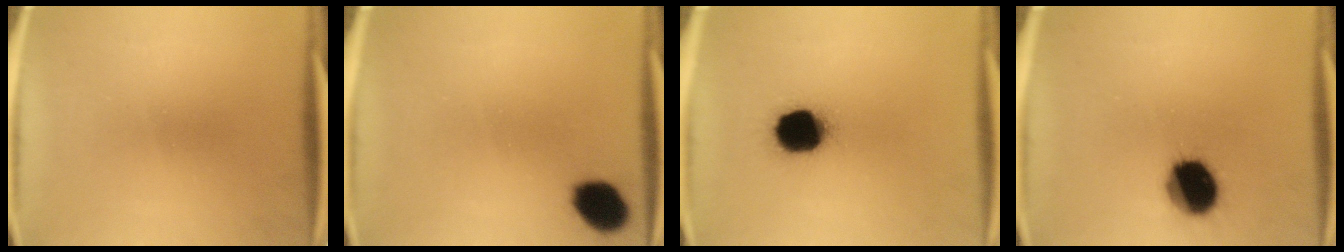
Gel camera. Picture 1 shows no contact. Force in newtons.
{"total": 8.3}
{"total": 14.2}
{"total": 13.9}